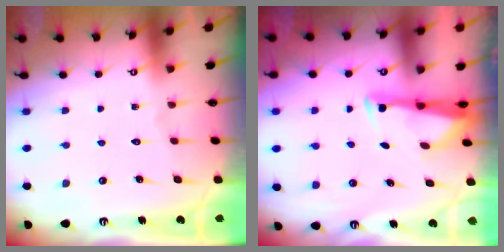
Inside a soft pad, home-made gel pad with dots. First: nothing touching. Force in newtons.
{"total": 2.9, "press": 2.7, "slide": 0.8}